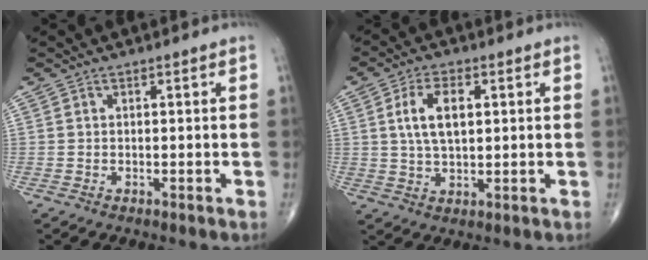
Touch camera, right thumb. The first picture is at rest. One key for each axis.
{"total": 7.9, "fx": 1.8, "fy": 4.1, "fz": 6.5, "tx": -0.120, "ty": 0.000, "tz": 0.034}